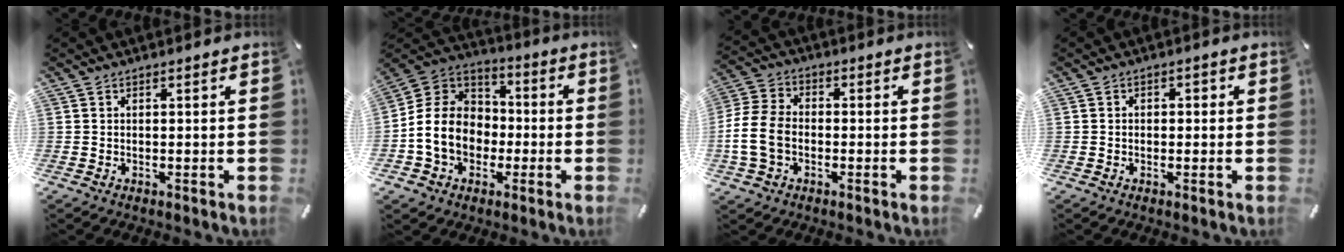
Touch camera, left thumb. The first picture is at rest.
{"total": 13.1, "force": [-3.2, 11.3, 5.7], "torque": [-0.130, 0.024, -0.056]}
{"total": 10.6, "force": [-2.4, 7.7, 6.9], "torque": [-0.158, 0.013, -0.043]}
{"total": 1.5, "force": [-0.6, 1.2, 0.7], "torque": [-0.013, 0.007, -0.015]}